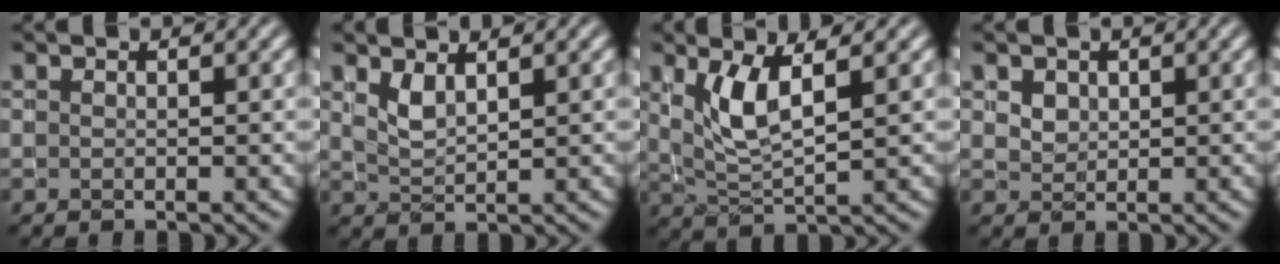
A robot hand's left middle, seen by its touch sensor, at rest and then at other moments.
{"total": 1.5, "force": [0.9, 0.5, 1.1], "torque": [-0.027, -0.009, 0.024]}
{"total": 3.9, "force": [1.3, 1.1, 3.6], "torque": [-0.081, -0.007, 0.031]}
{"total": 1.1, "force": [0.5, 1.0, 0.4], "torque": [-0.012, -0.002, 0.010]}